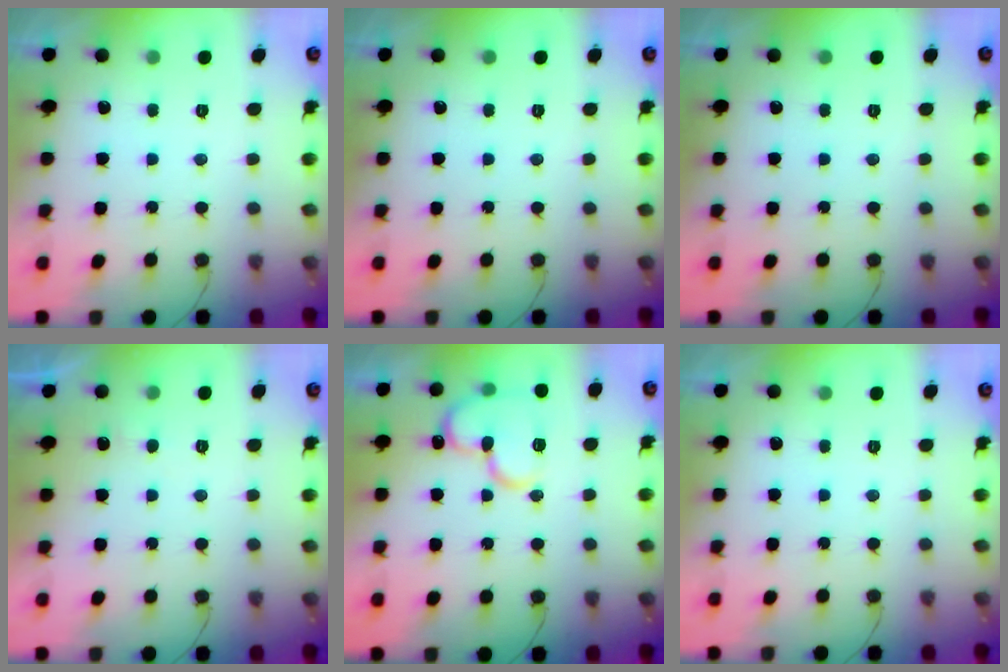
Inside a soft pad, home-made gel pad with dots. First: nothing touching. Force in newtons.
{"total": 0.0}
{"total": 0.0}
{"total": 3.0, "press": 2.9, "slide": 0.4}
{"total": 13.9, "press": 13.8, "slide": 2.0}
{"total": 0.0}